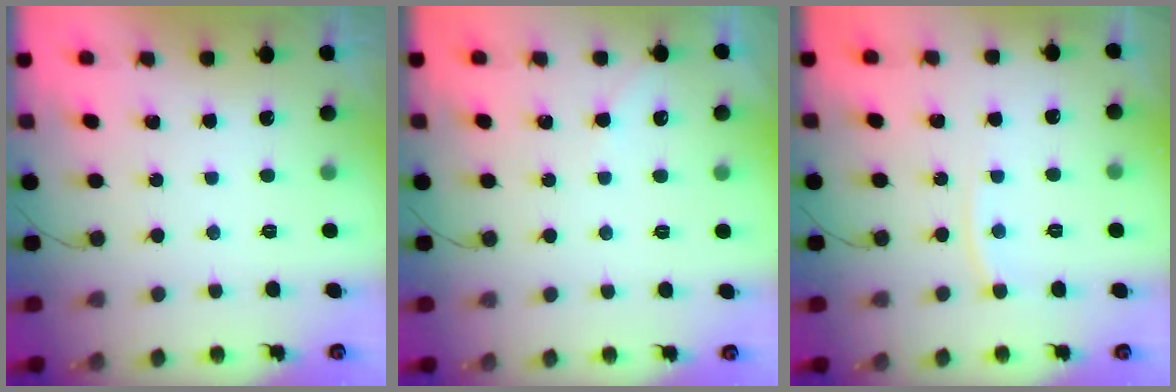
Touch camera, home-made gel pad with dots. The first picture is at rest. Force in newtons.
{"total": 2.2, "press": 2.2, "slide": 0.3}
{"total": 6.2, "press": 6.2, "slide": 0.5}